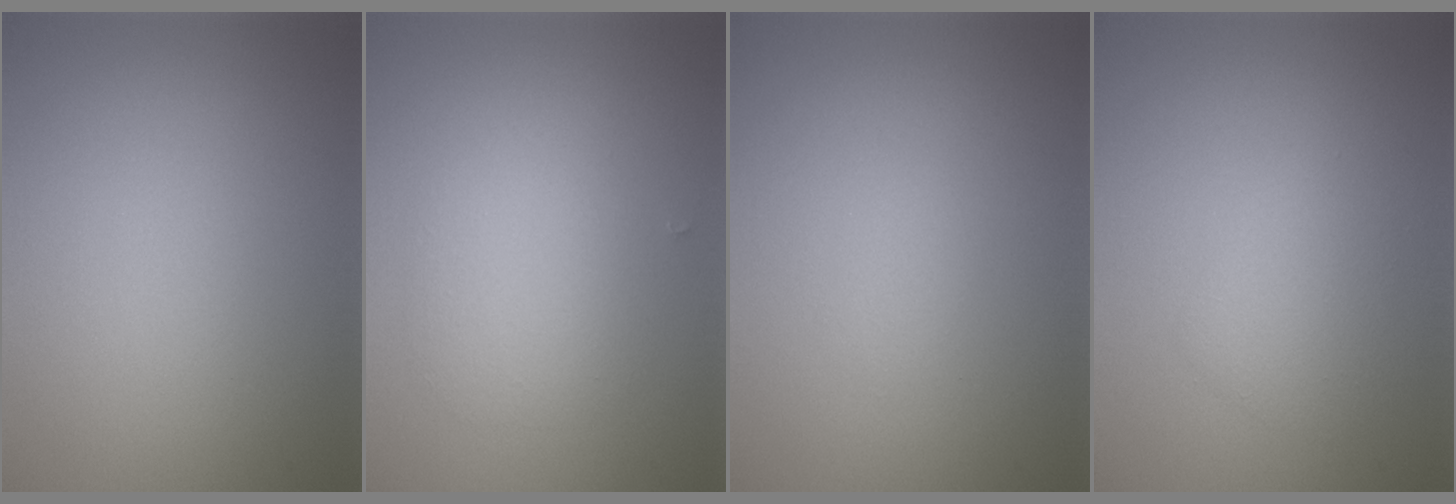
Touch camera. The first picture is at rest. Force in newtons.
{"total": 3.0, "press": 3.0, "slide": 0.1}
{"total": 0.5, "press": 0.5, "slide": 0.1}
{"total": 2.2, "press": 2.2, "slide": 0.0}